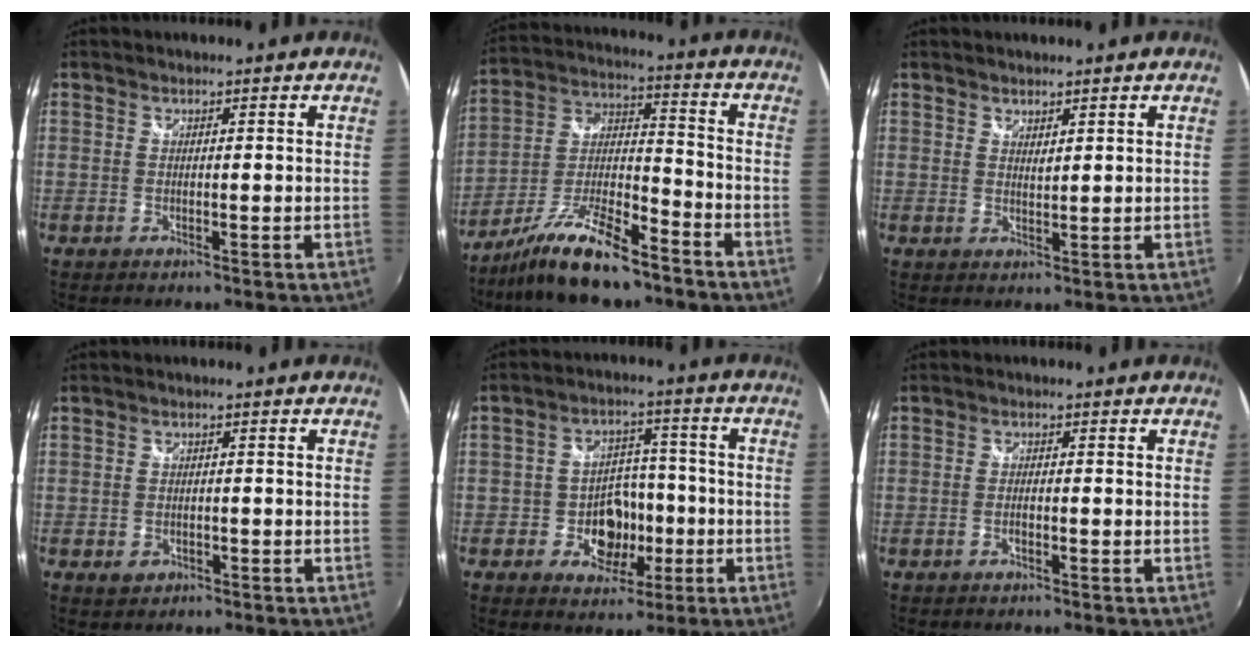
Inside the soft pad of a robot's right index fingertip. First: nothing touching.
{"total": 15.9, "force": [-11.4, 4.8, 10.0], "torque": [-0.207, -0.003, -0.206]}
{"total": 1.6, "force": [1.3, 0.5, 0.6], "torque": [-0.008, 0.000, 0.023]}
{"total": 2.6, "force": [-1.1, 2.1, 1.1], "torque": [-0.023, -0.003, -0.014]}
{"total": 8.7, "force": [-3.0, 6.9, 4.3], "torque": [-0.089, 0.013, -0.036]}
{"total": 1.2, "force": [-0.7, 0.3, 1.0], "torque": [-0.022, 0.000, -0.012]}